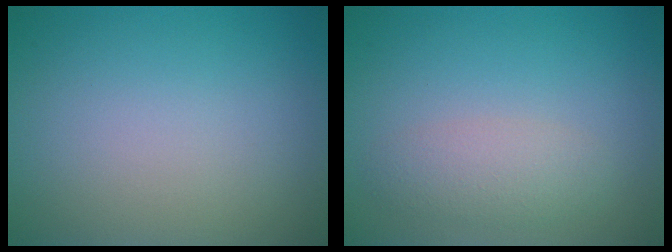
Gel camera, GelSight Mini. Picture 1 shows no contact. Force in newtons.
{"total": 2.4, "press": 2.4, "slide": 0.0}